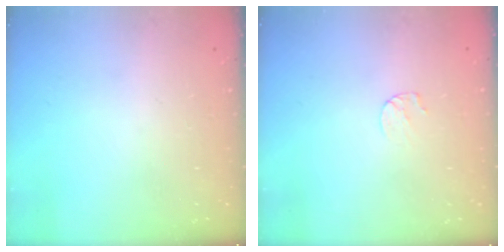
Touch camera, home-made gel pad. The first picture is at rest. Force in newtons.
{"total": 4.6, "press": 4.6, "slide": 0.5}